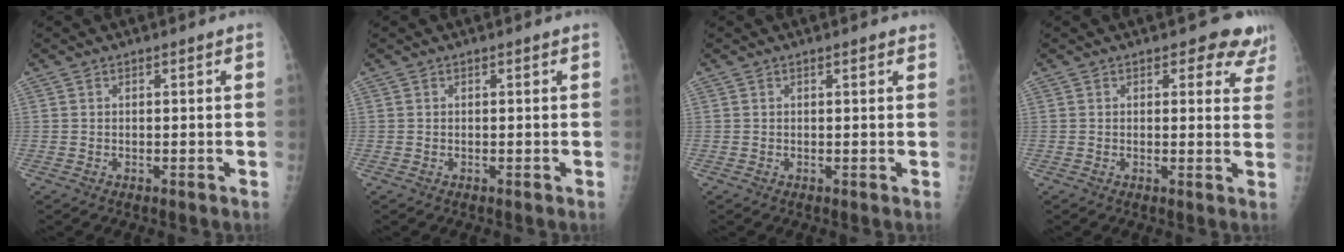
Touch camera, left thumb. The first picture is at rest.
{"total": 0.0}
{"total": 1.0, "force": [0.7, 0.3, 0.7], "torque": [-0.010, -0.001, 0.007]}
{"total": 6.2, "force": [4.7, 3.1, 2.5], "torque": [0.014, -0.021, 0.036]}